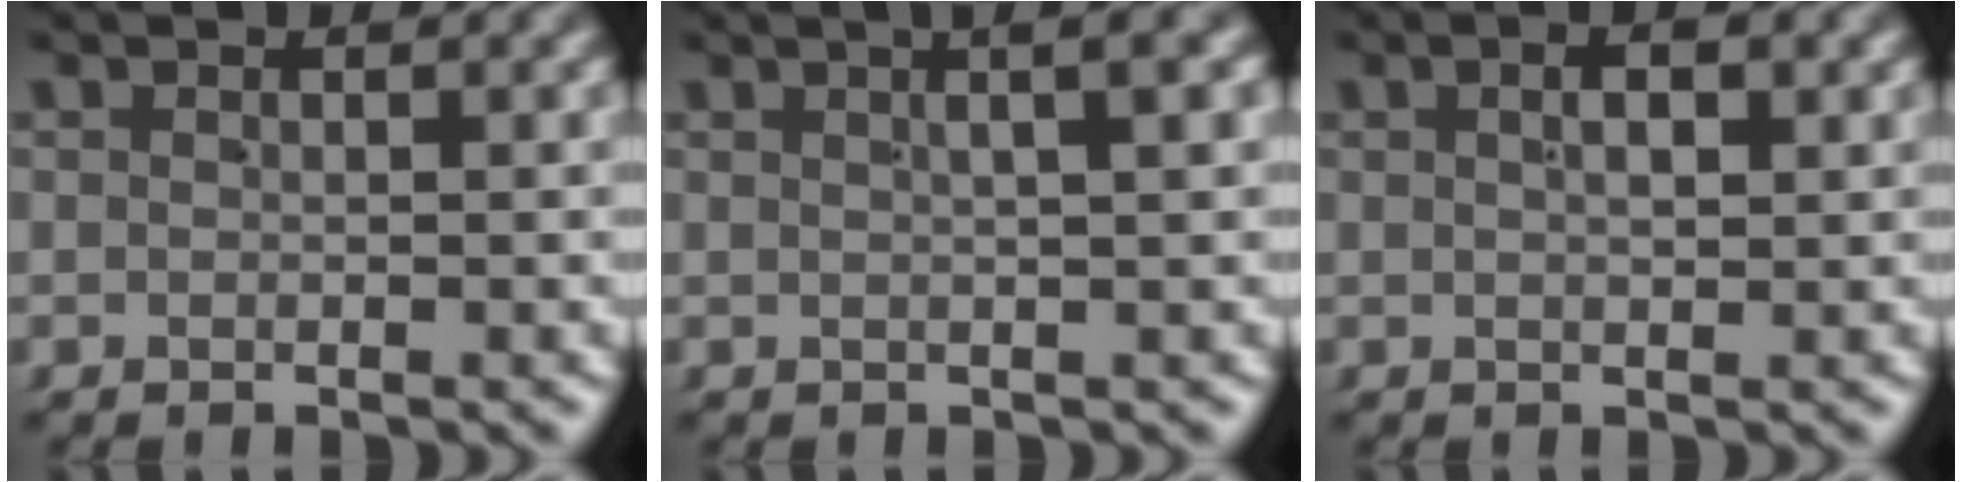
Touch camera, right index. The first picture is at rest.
{"total": 3.3, "force": [1.4, 0.3, 3.0], "torque": [-0.028, 0.020, 0.019]}
{"total": 1.9, "force": [0.6, 0.5, 1.8], "torque": [-0.013, 0.006, 0.008]}